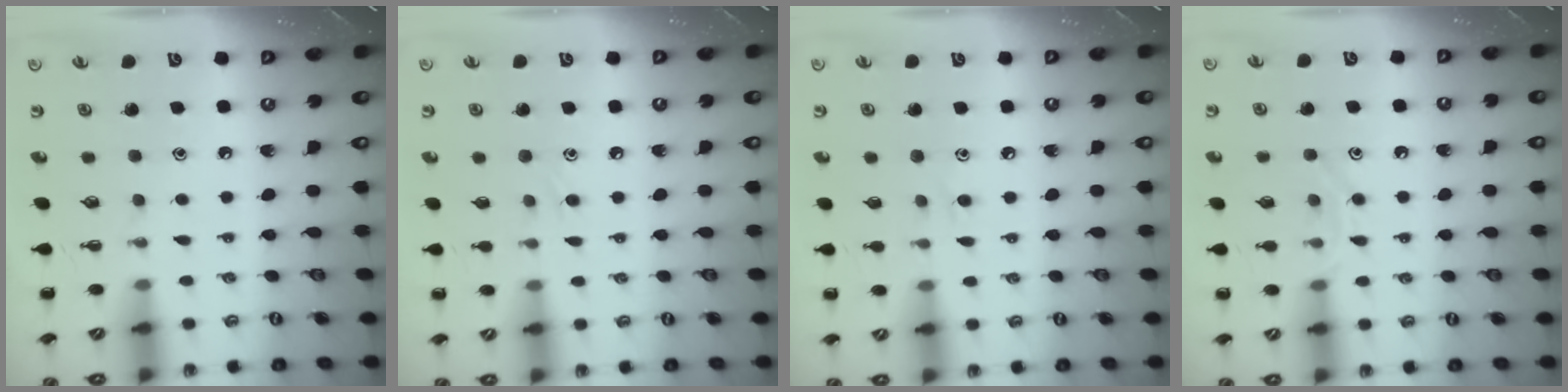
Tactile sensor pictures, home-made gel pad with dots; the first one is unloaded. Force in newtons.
{"total": 5.1, "press": 4.7, "slide": 1.8}
{"total": 6.4, "press": 6.1, "slide": 2.0}
{"total": 8.8, "press": 8.8, "slide": 0.7}